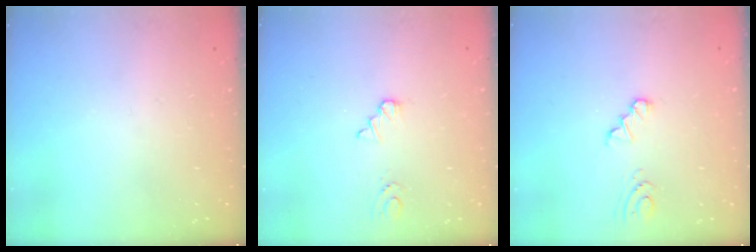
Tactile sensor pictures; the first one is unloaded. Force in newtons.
{"total": 1.6, "press": 1.6, "slide": 0.2}
{"total": 1.4, "press": 1.4, "slide": 0.2}